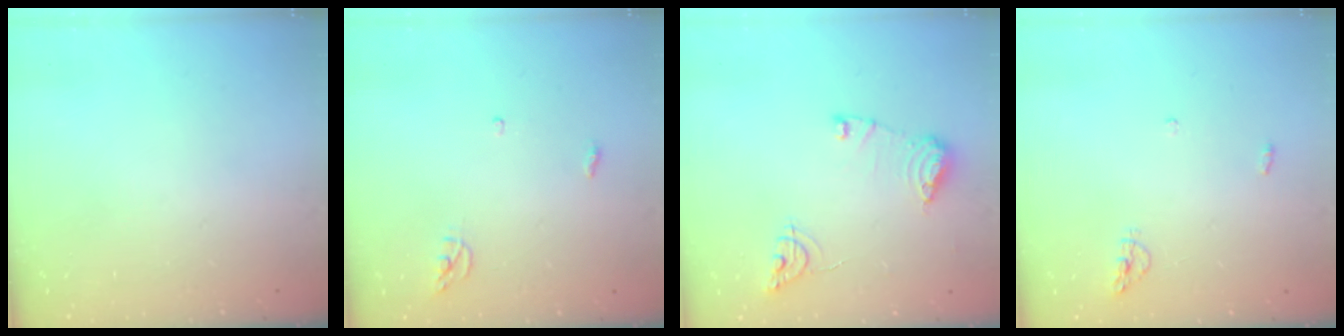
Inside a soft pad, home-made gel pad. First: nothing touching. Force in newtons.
{"total": 3.6, "press": 3.6, "slide": 0.3}
{"total": 10.2, "press": 10.2, "slide": 0.6}
{"total": 4.6, "press": 4.5, "slide": 1.0}